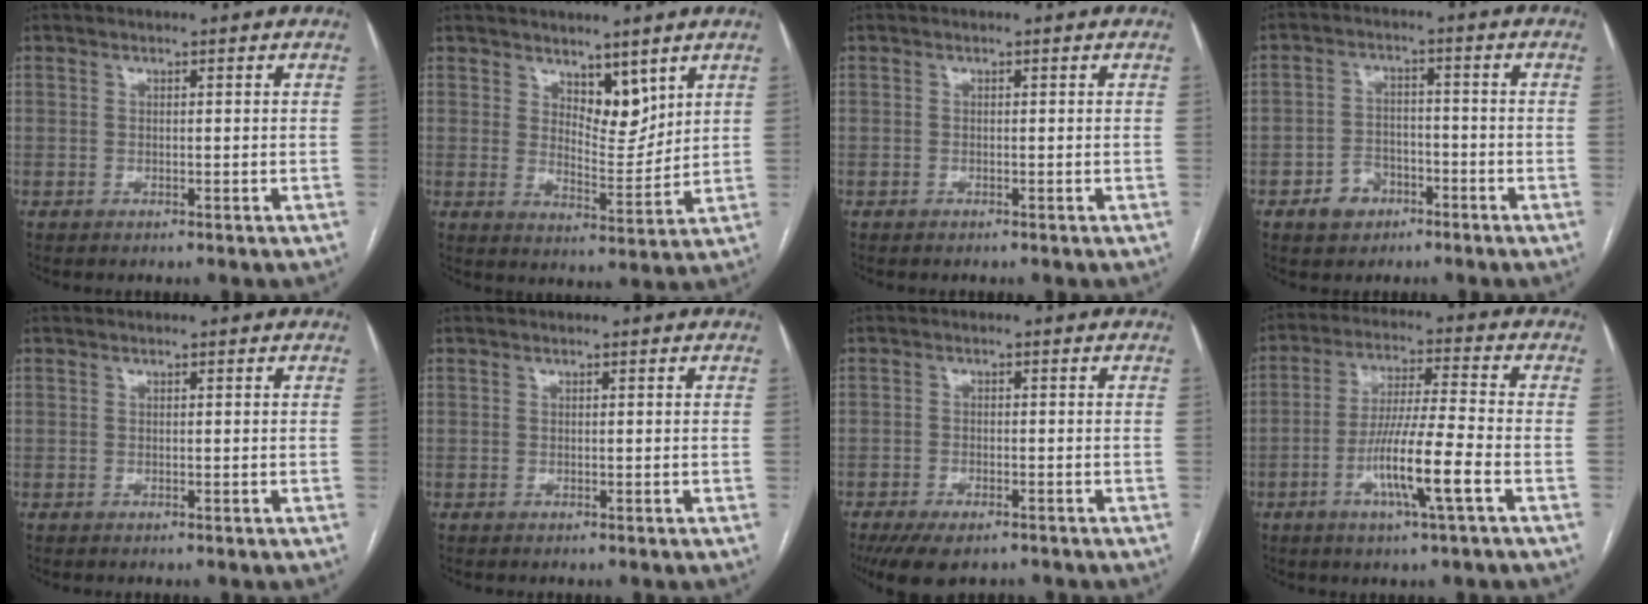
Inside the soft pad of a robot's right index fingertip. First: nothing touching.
{"total": 6.0, "force": [4.0, 2.7, 3.5], "torque": [-0.053, -0.012, 0.074]}
{"total": 0.0}
{"total": 5.1, "force": [-2.8, 3.8, 1.8], "torque": [-0.032, 0.012, -0.040]}
{"total": 0.0}
{"total": 0.0}
{"total": 7.1, "force": [-5.3, 2.6, 3.9], "torque": [-0.059, -0.008, -0.085]}
{"total": 10.4, "force": [-3.9, -0.2, 9.6], "torque": [-0.182, -0.005, -0.074]}